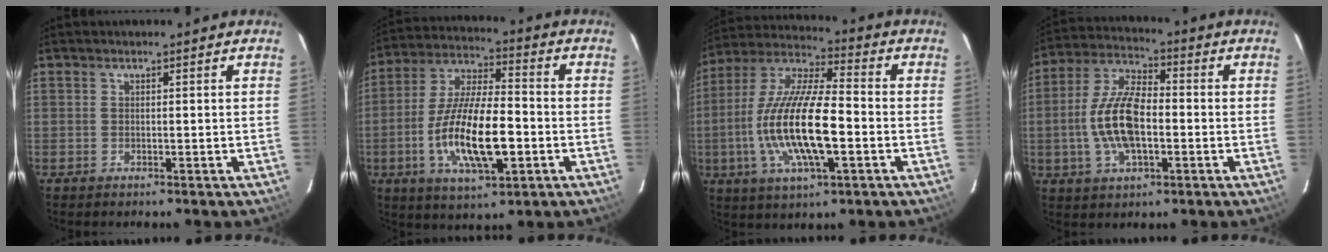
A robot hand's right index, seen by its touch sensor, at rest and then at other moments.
{"total": 16.8, "force": [-4.5, 5.6, 15.2], "torque": [-0.302, -0.010, -0.080]}
{"total": 18.4, "force": [-3.8, 5.3, 17.2], "torque": [-0.341, -0.008, -0.075]}
{"total": 12.3, "force": [-2.1, 5.3, 10.9], "torque": [-0.227, 0.006, -0.039]}